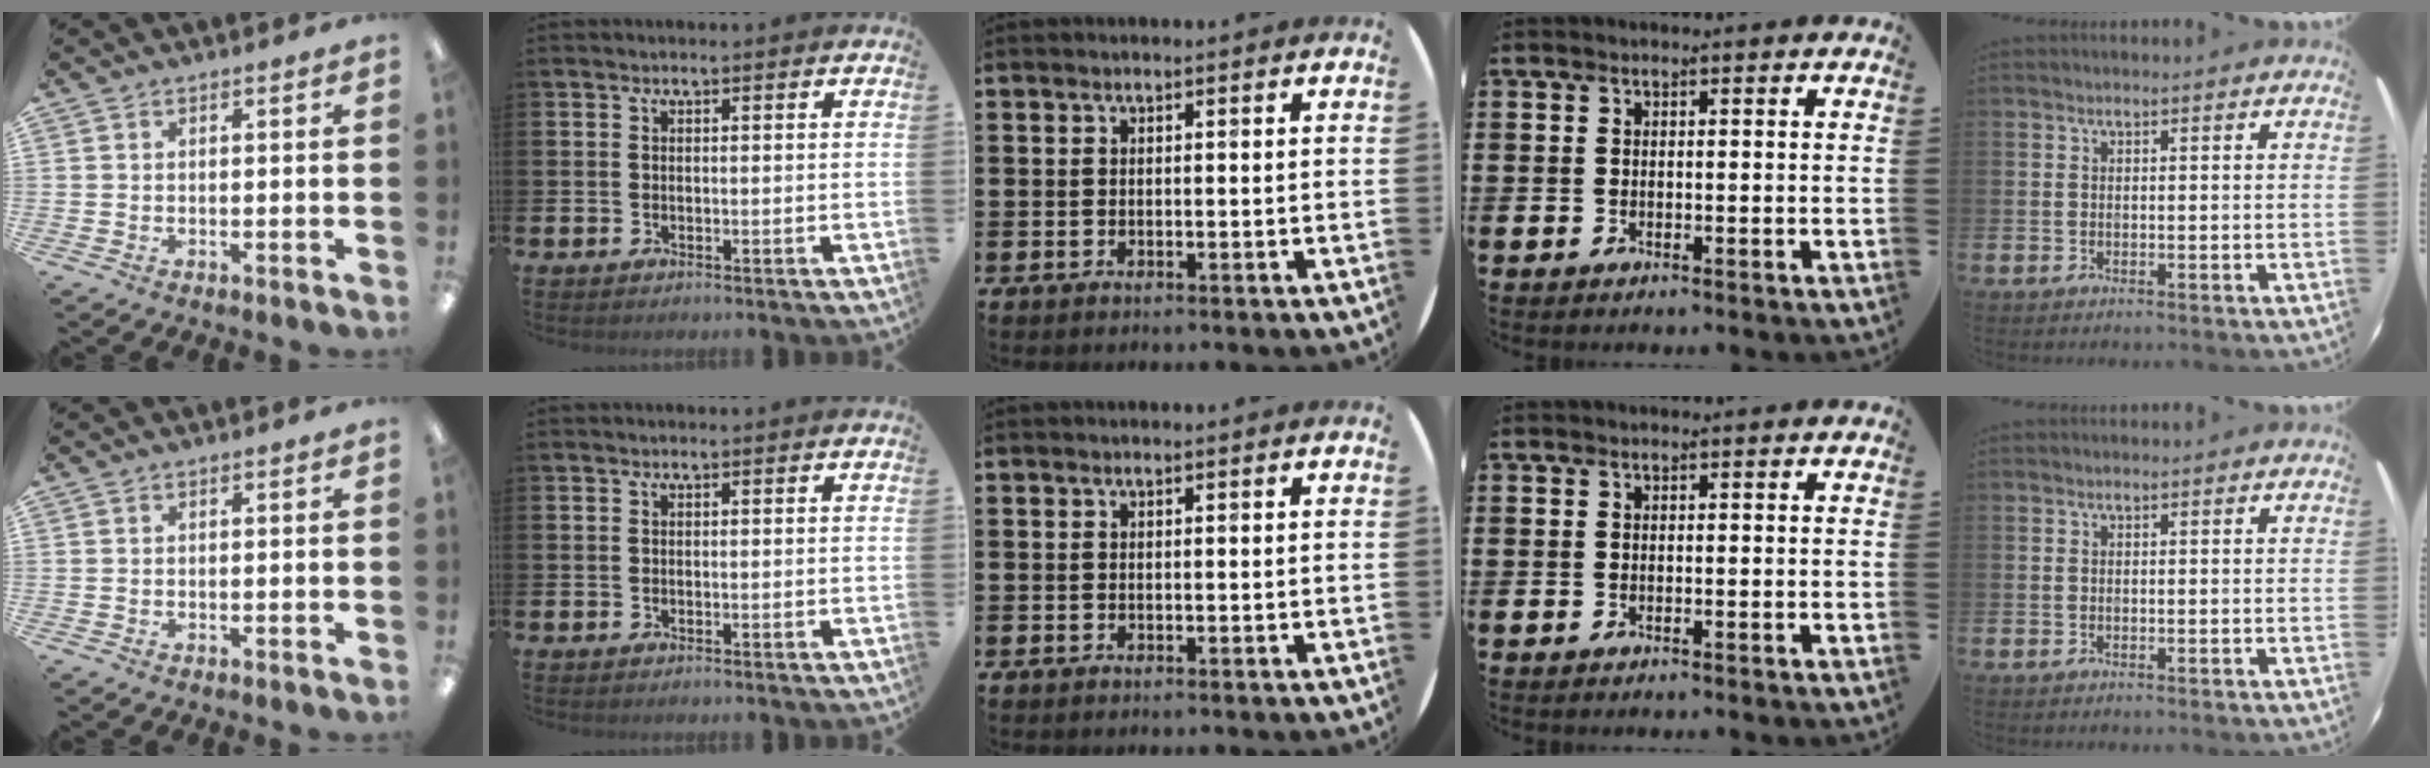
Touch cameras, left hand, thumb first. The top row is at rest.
{}